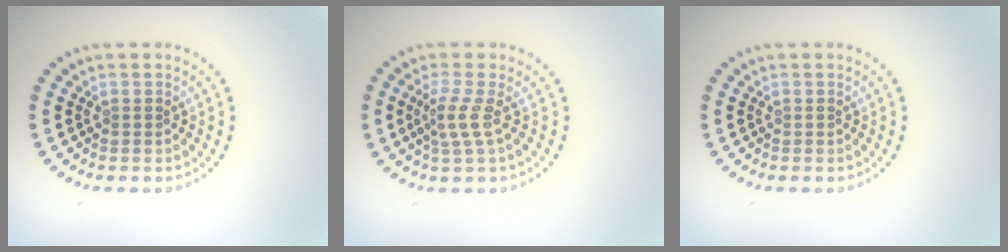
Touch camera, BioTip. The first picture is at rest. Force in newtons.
{"total": 2.2, "press": 1.5, "slide": 1.6}
{"total": 0.0}